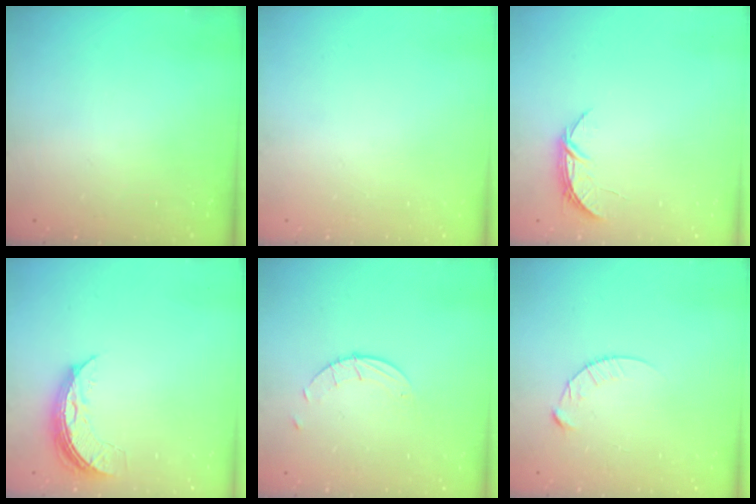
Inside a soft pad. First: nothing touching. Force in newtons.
{"total": 0.0}
{"total": 5.1, "press": 5.1, "slide": 0.6}
{"total": 7.4, "press": 7.4, "slide": 0.6}
{"total": 4.6, "press": 4.5, "slide": 0.5}
{"total": 4.3, "press": 4.3, "slide": 0.4}